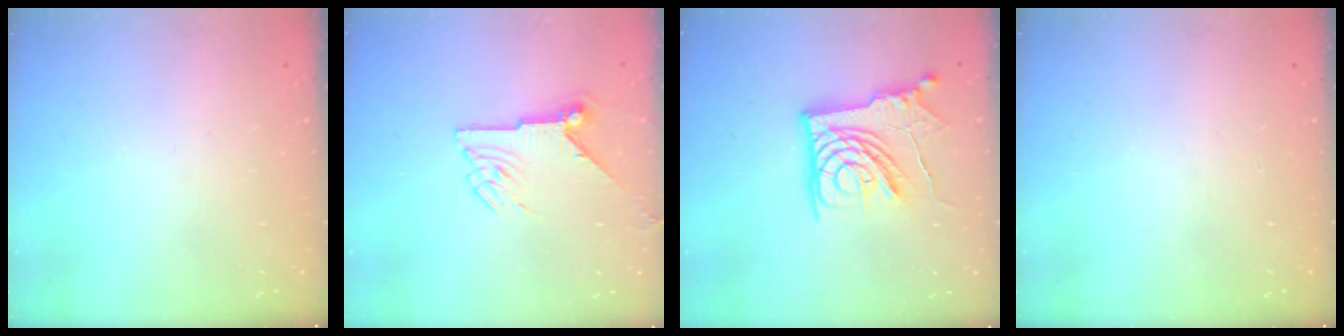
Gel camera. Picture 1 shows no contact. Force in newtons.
{"total": 9.5, "press": 9.5, "slide": 0.5}
{"total": 14.2, "press": 14.1, "slide": 1.1}
{"total": 0.0}